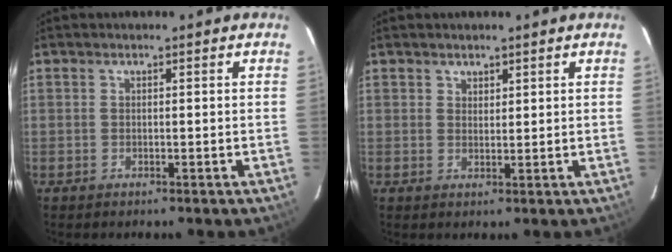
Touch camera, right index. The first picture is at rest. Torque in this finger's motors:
{"motor_torque": [-0.31, 0.21, -0.04, 0.00]}